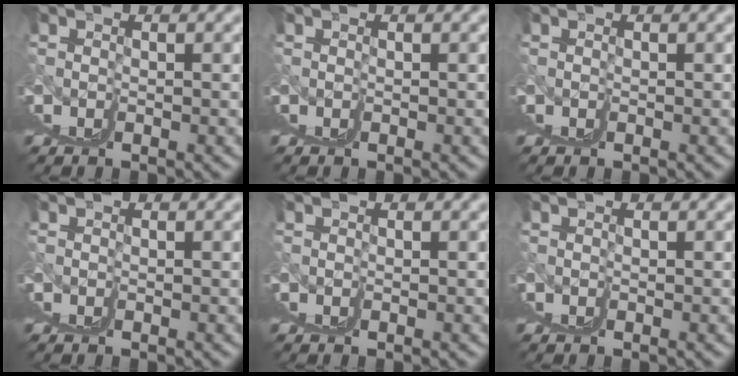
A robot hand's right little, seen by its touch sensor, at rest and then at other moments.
{"total": 0.0}
{"total": 0.0}
{"total": 0.0}
{"total": 0.0}
{"total": 0.0}